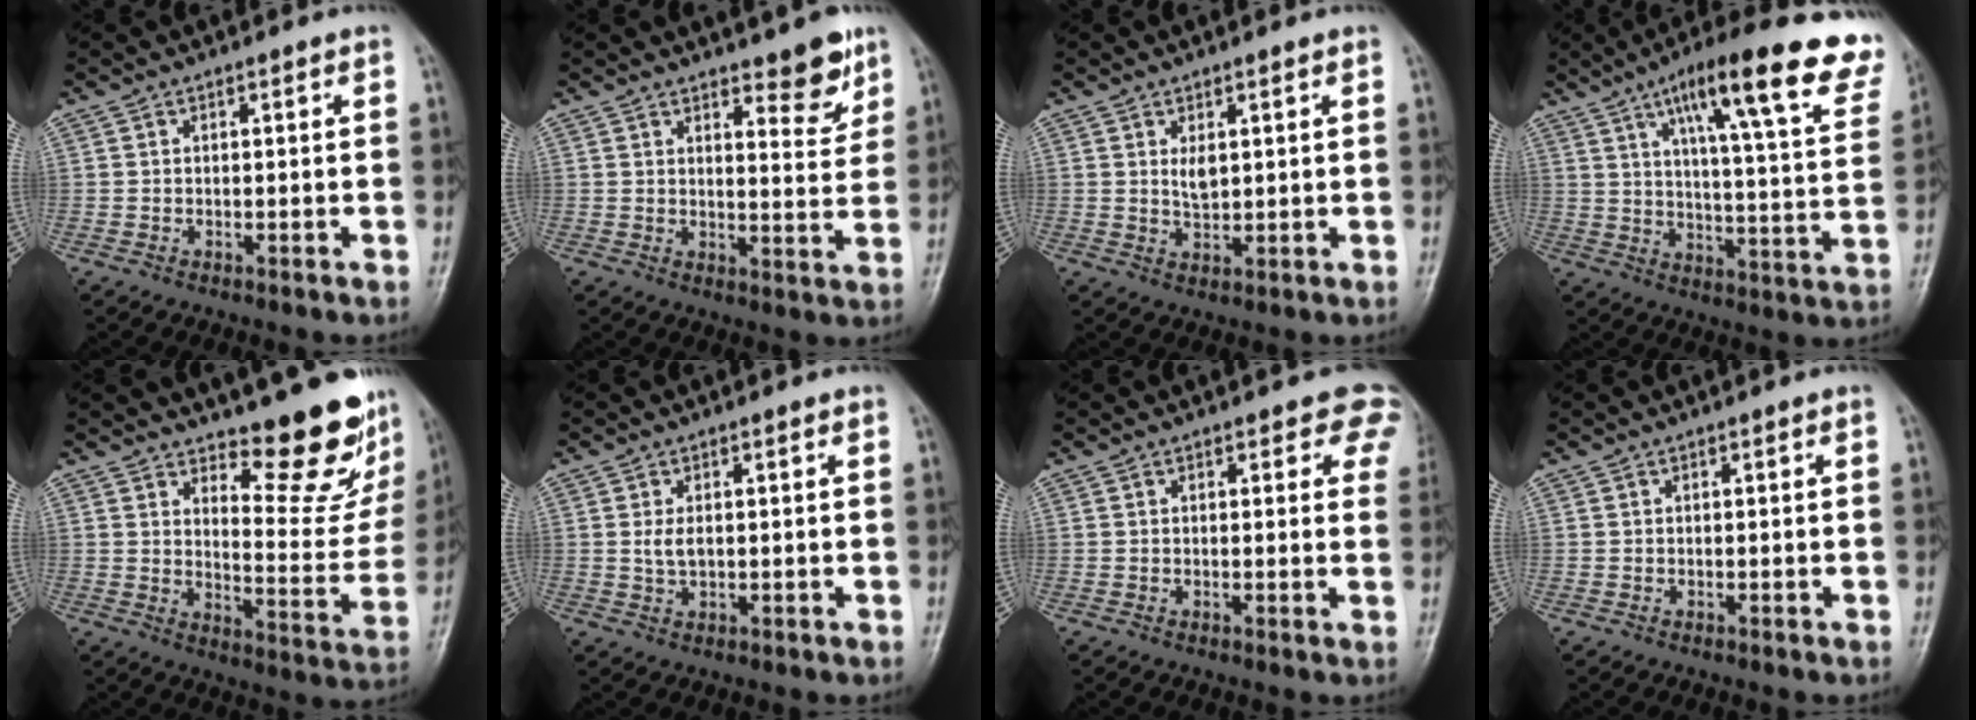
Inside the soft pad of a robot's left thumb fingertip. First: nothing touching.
{"total": 6.7, "force": [4.7, 2.1, 4.2], "torque": [-0.034, -0.036, 0.062]}
{"total": 3.0, "force": [1.1, 1.5, 2.4], "torque": [-0.035, -0.012, 0.021]}
{"total": 23.8, "force": [14.0, 4.9, 18.6], "torque": [-0.245, -0.034, 0.193]}
{"total": 15.2, "force": [12.2, 4.6, 7.9], "torque": [-0.059, -0.122, 0.163]}
{"total": 2.6, "force": [0.4, 1.4, 2.2], "torque": [-0.043, -0.004, 0.010]}
{"total": 5.3, "force": [3.5, 2.7, 2.9], "torque": [0.007, -0.010, 0.022]}
{"total": 0.0}